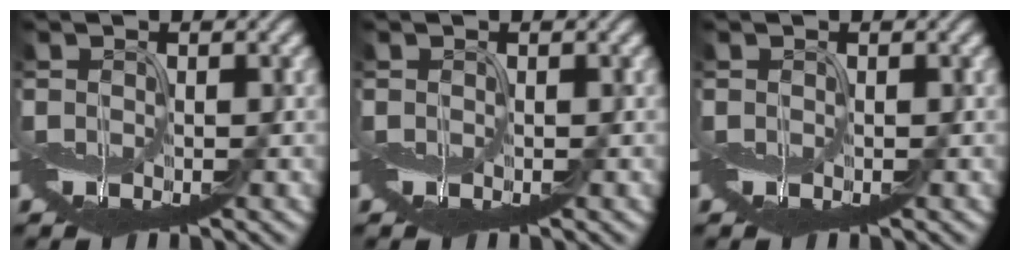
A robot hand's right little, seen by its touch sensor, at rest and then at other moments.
{"total": 0.0}
{"total": 0.0}